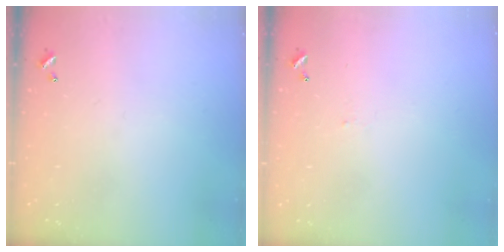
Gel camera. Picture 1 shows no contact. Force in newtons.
{"total": 2.1, "press": 2.1, "slide": 0.2}